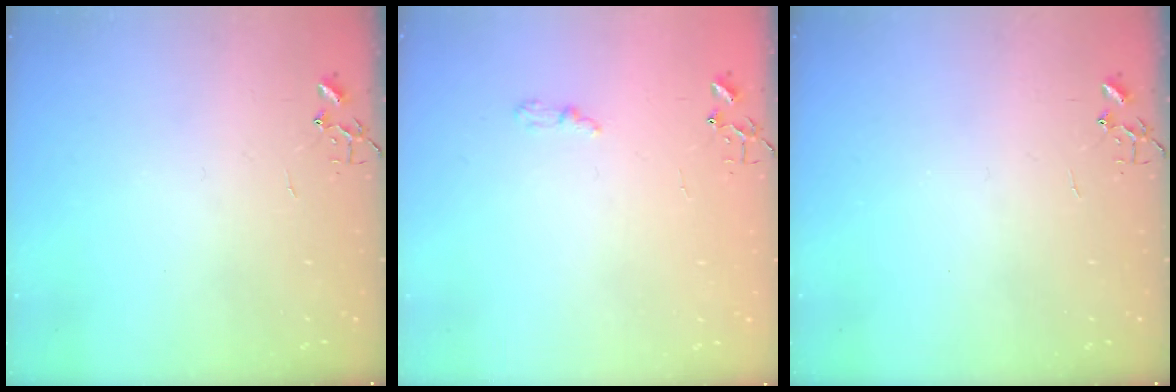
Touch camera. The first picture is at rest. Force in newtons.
{"total": 4.6, "press": 4.5, "slide": 0.6}
{"total": 0.0}